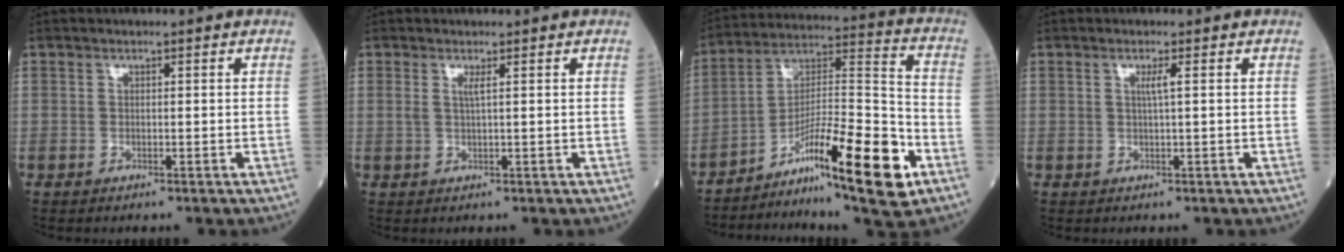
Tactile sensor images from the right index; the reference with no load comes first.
{"total": 1.3, "force": [0.4, -0.2, 1.2], "torque": [-0.028, 0.001, 0.009]}
{"total": 18.7, "force": [-9.2, 2.0, 16.1], "torque": [-0.281, -0.004, -0.149]}
{"total": 1.5, "force": [0.3, -0.4, 1.4], "torque": [-0.027, -0.002, 0.006]}